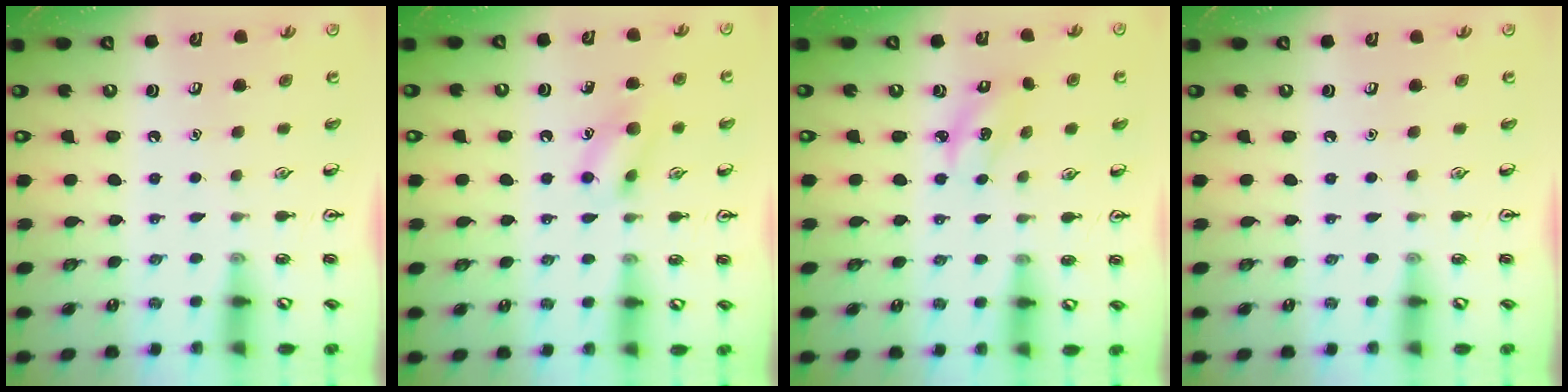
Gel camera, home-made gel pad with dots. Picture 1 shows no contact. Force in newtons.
{"total": 9.8, "press": 9.7, "slide": 1.4}
{"total": 2.6, "press": 2.5, "slide": 0.6}
{"total": 0.0}